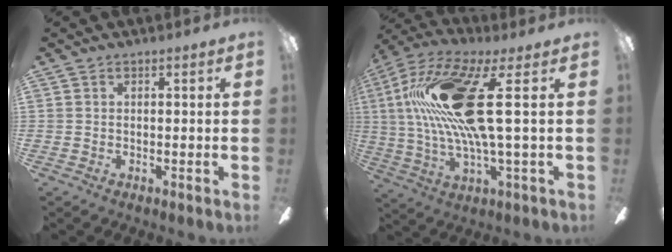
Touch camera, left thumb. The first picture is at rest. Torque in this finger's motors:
{"motor_torque": [0.82, 2.64, 2.34, -0.43, 0.27]}